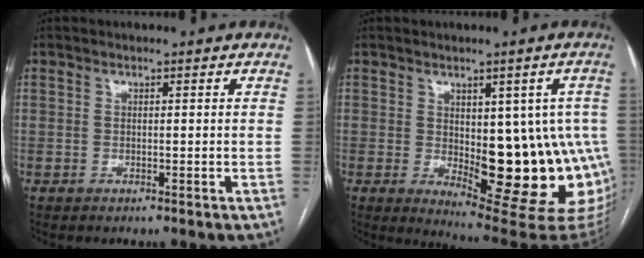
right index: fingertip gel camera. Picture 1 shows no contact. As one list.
[{"total": 17.9, "force": [-2.0, 6.8, 16.5], "torque": [-0.136, 0.008, -0.001]}]